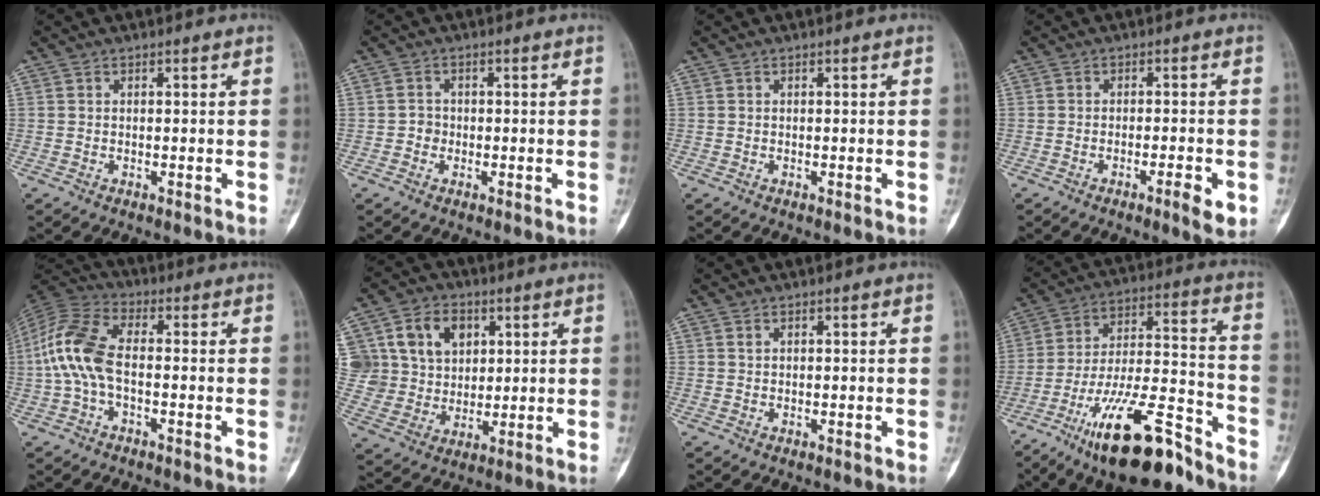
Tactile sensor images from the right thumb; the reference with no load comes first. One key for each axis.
{"total": 1.7, "fx": -0.4, "fy": 1.6, "fz": 0.5, "tx": 0.003, "ty": 0.008, "tz": -0.011}
{"total": 0.0}
{"total": 4.0, "fx": -1.7, "fy": 0.7, "fz": 3.5, "tx": -0.055, "ty": 0.003, "tz": -0.025}
{"total": 11.3, "fx": -1.0, "fy": 5.9, "fz": 9.6, "tx": -0.215, "ty": 0.030, "tz": -0.026}
{"total": 17.4, "fx": 5.7, "fy": 14.2, "fz": 8.2, "tx": -0.140, "ty": 0.015, "tz": 0.119}
{"total": 0.6, "fx": 0.3, "fy": 0.4, "fz": 0.3, "tx": -0.004, "ty": 0.003, "tz": 0.006}
{"total": 24.2, "fx": -16.6, "fy": 6.8, "fz": 16.3, "tx": -0.273, "ty": 0.085, "tz": -0.283}